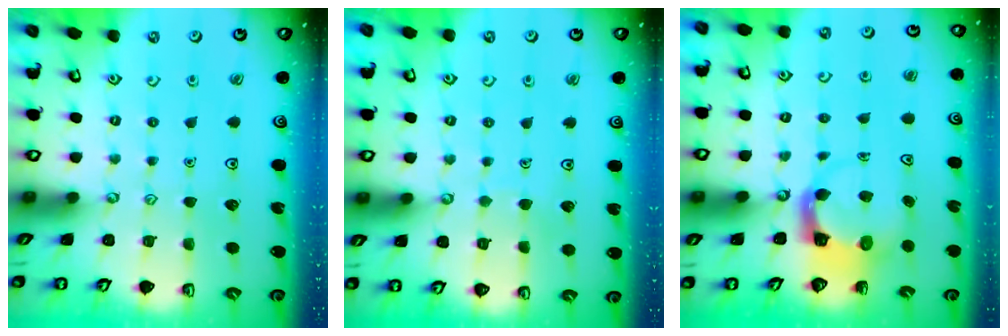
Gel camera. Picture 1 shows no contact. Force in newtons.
{"total": 2.4, "press": 2.4, "slide": 0.2}
{"total": 3.9, "press": 3.9, "slide": 0.5}